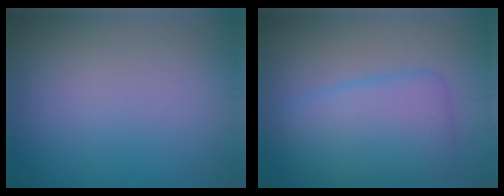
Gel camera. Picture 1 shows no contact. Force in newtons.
{"total": 5.7, "press": 5.6, "slide": 0.2}